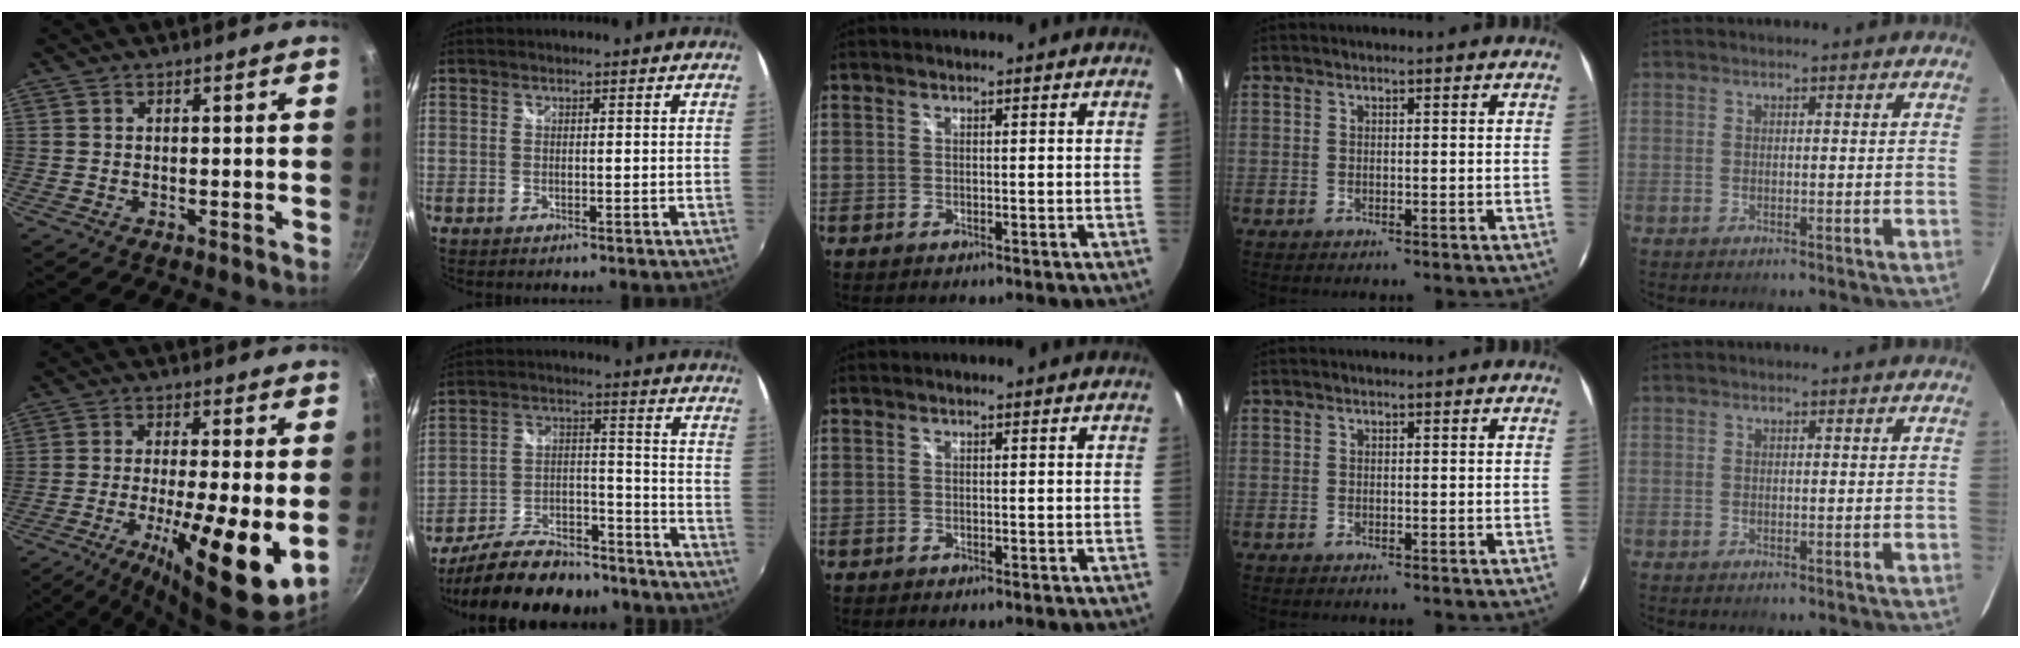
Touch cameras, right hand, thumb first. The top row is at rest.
{"thumb": {"total": 15.7, "force": [-3.4, 3.4, 14.9], "torque": [-0.244, -0.007, -0.057]}, "index": {"total": 22.3, "force": [-18.6, 8.2, 9.4], "torque": [-0.180, 0.020, -0.260]}}